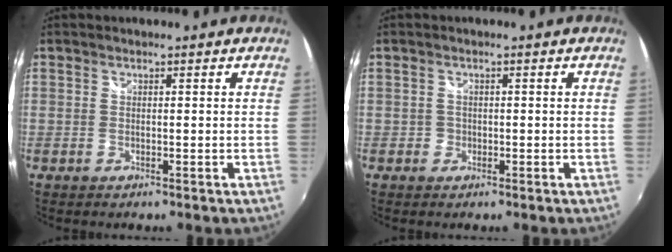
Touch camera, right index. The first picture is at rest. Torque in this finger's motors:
{"motor_torque": [-0.09, 0.12, 0.01, -0.03]}